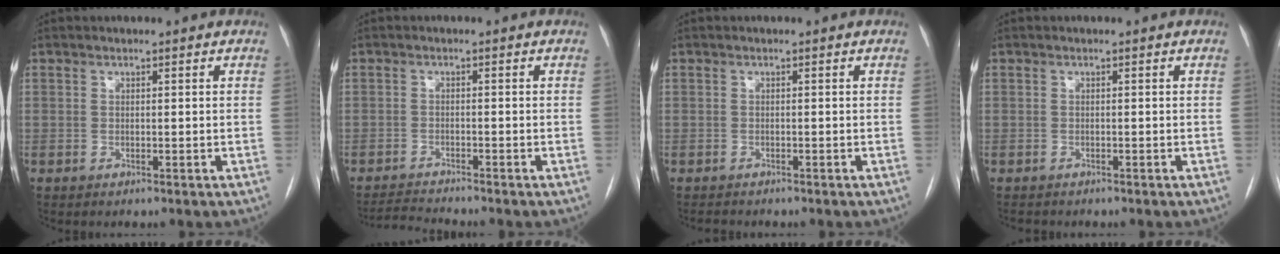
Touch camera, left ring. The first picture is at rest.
{"total": 3.1, "force": [-2.9, -1.1, 0.0], "torque": [-0.005, -0.020, -0.052]}
{"total": 1.6, "force": [-1.5, 0.4, 0.4], "torque": [-0.007, -0.005, -0.018]}
{"total": 1.6, "force": [-1.4, 0.6, 0.4], "torque": [-0.009, -0.004, -0.016]}